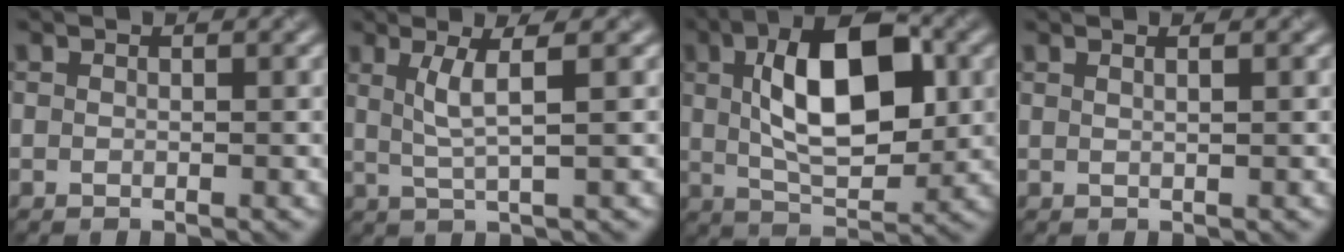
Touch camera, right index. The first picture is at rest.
{"total": 3.4, "force": [1.1, 0.5, 3.2], "torque": [-0.061, -0.002, 0.026]}
{"total": 10.6, "force": [2.1, 4.9, 9.2], "torque": [-0.144, 0.013, 0.030]}
{"total": 1.7, "force": [0.9, 0.7, 1.2], "torque": [-0.002, 0.001, -0.002]}